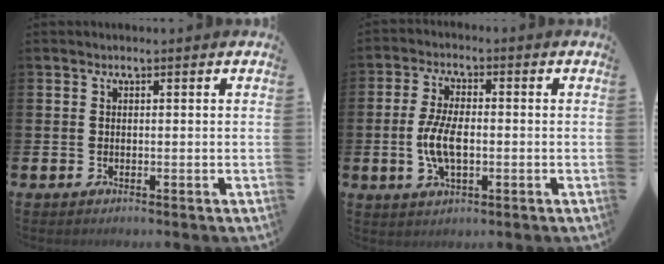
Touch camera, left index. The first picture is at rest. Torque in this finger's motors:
{"motor_torque": [1.55, 0.43, 0.28, 0.21]}